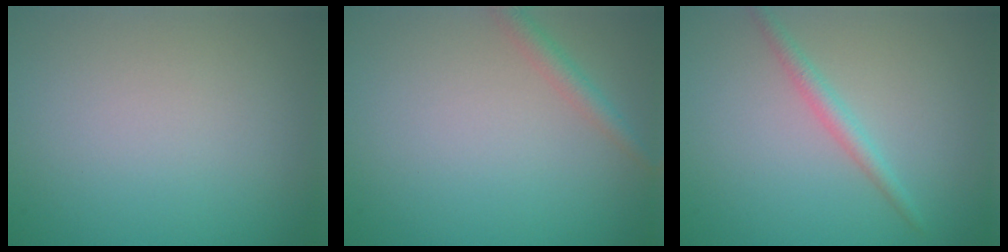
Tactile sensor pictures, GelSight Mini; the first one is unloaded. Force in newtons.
{"total": 1.7, "press": 1.7, "slide": 0.1}
{"total": 1.7, "press": 1.7, "slide": 0.1}